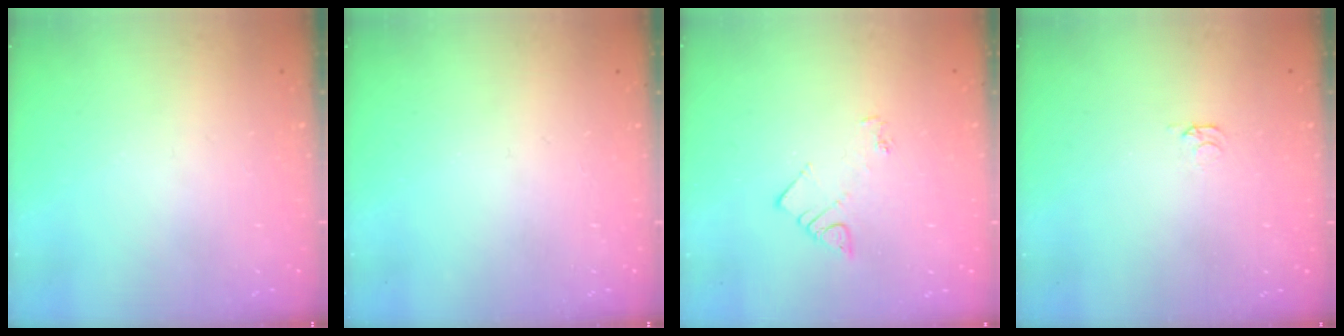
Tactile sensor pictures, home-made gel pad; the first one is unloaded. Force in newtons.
{"total": 0.0}
{"total": 4.2, "press": 4.2, "slide": 0.5}
{"total": 1.6, "press": 1.6, "slide": 0.4}